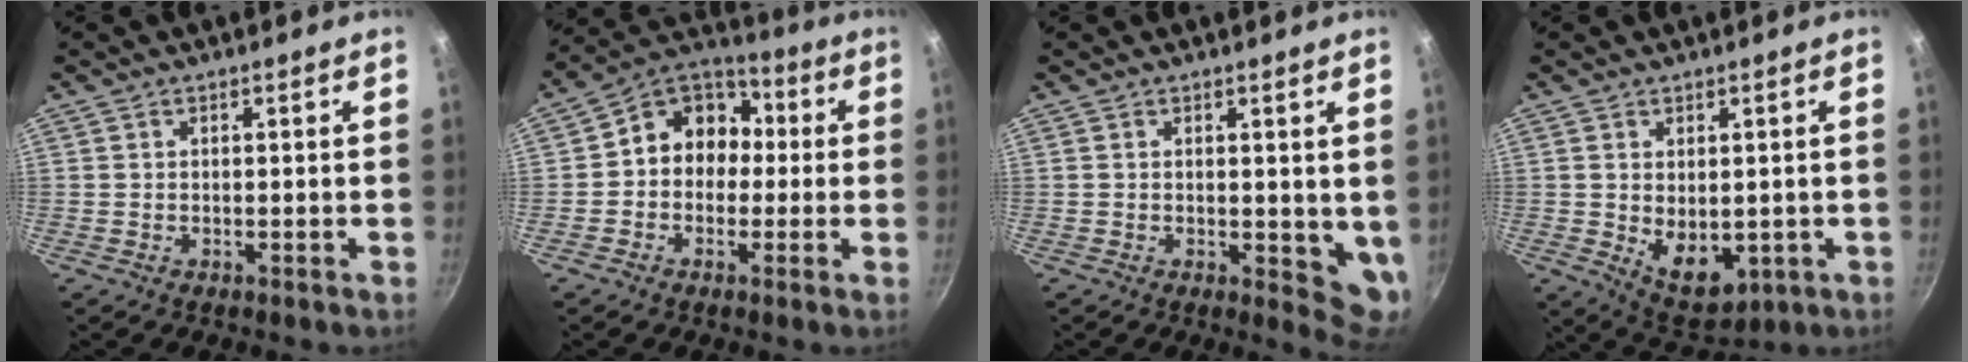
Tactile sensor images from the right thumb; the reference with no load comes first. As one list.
[{"total": 11.1, "force": [-0.2, 9.5, 5.8], "torque": [-0.041, 0.039, -0.027]}, {"total": 5.7, "force": [1.4, 2.7, 4.8], "torque": [-0.053, -0.021, 0.020]}, {"total": 8.3, "force": [-0.5, 5.4, 6.3], "torque": [-0.078, -0.018, 0.014]}]